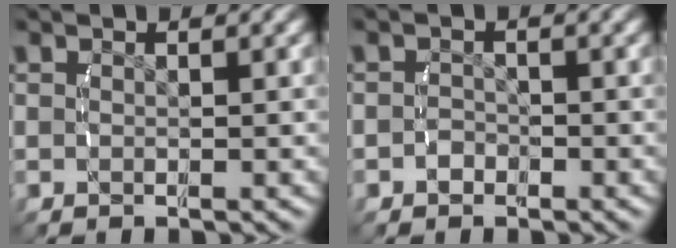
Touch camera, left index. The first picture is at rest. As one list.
[{"total": 1.2, "force": [-0.9, 0.7, 0.1], "torque": [-0.002, -0.004, -0.016]}]